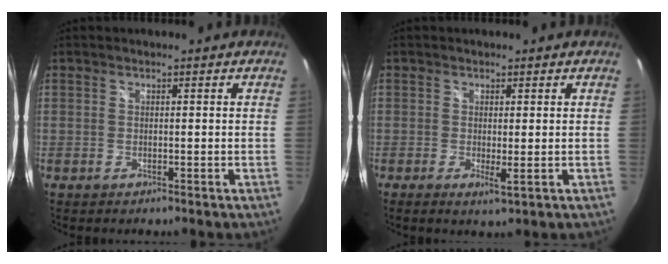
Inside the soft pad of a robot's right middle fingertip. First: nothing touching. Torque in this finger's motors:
{"motor_torque": [0.26, -0.26, 0.11, 0.03]}